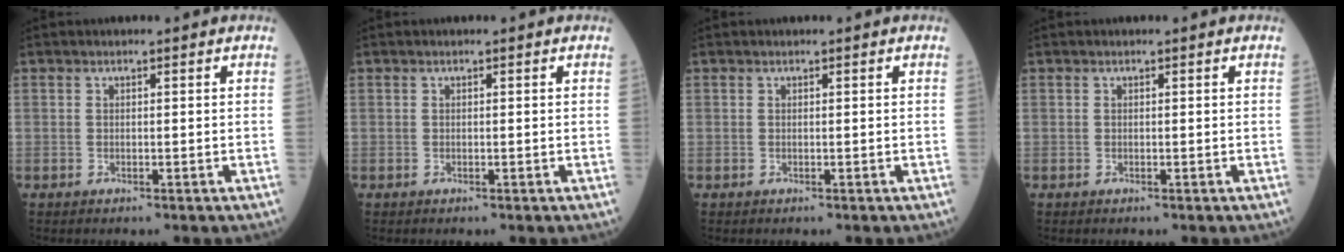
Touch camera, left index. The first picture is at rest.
{"total": 0.0}
{"total": 0.0}
{"total": 0.0}